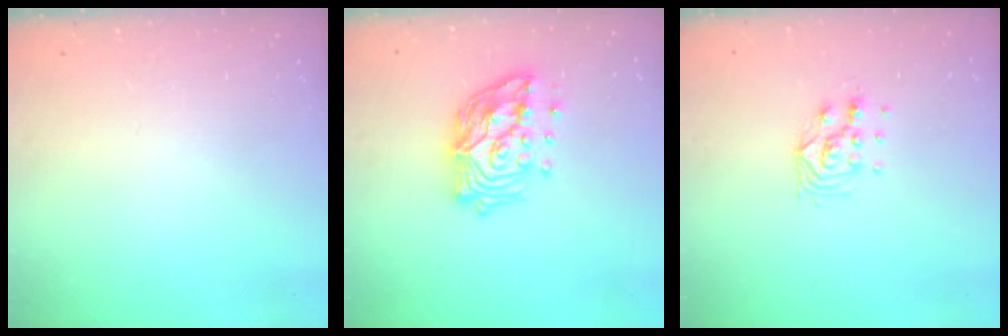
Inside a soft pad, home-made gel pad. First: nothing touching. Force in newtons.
{"total": 18.1, "press": 17.9, "slide": 2.6}
{"total": 8.8, "press": 8.8, "slide": 0.7}